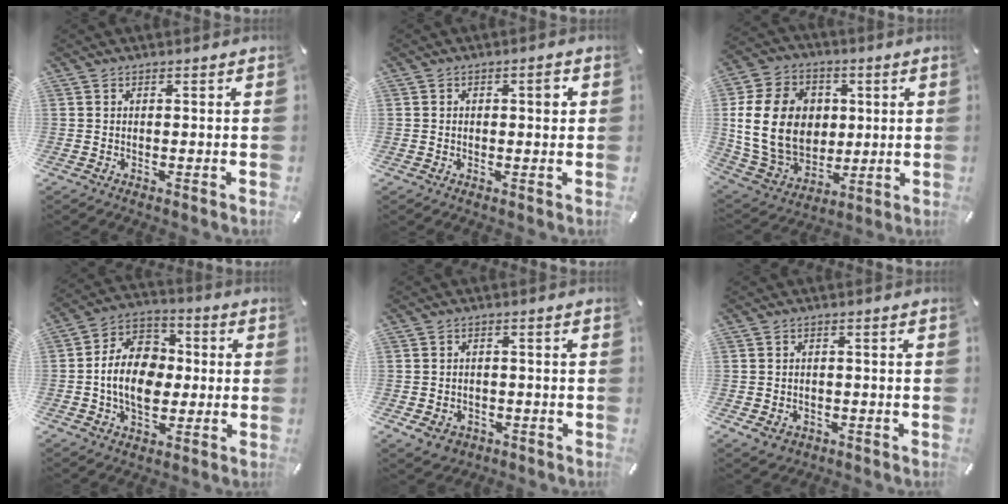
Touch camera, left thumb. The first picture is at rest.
{"total": 2.7, "force": [0.4, 1.5, 2.2], "torque": [-0.030, 0.004, 0.000]}
{"total": 19.8, "force": [1.9, 15.9, 11.5], "torque": [-0.247, 0.004, 0.040]}
{"total": 13.5, "force": [-1.9, 10.5, 8.4], "torque": [-0.170, 0.023, -0.031]}
{"total": 4.7, "force": [-2.2, 3.7, 1.9], "torque": [-0.034, 0.007, -0.042]}
{"total": 3.5, "force": [-1.5, 2.8, 1.3], "torque": [-0.019, 0.003, -0.031]}